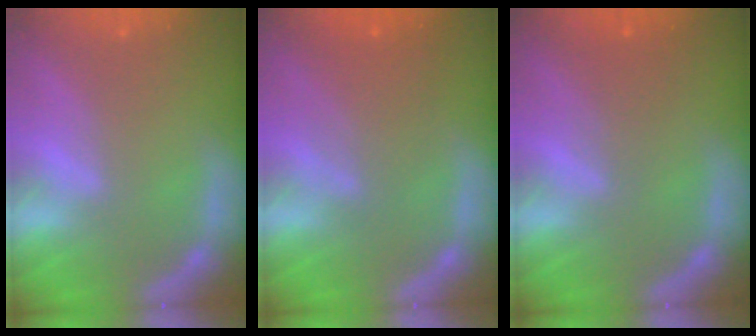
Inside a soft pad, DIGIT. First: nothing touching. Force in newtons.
{"total": 4.6}
{"total": 2.0}